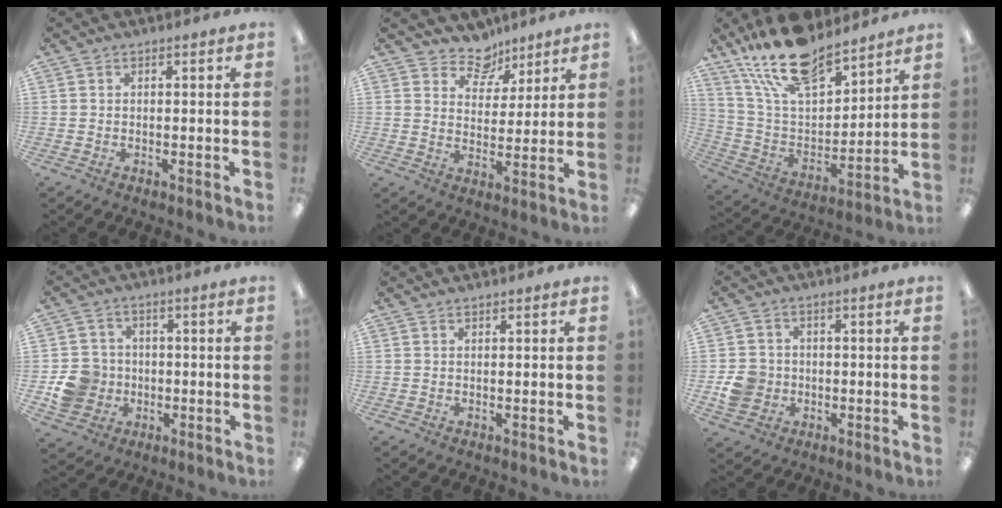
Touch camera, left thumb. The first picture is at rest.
{"total": 8.7, "force": [7.2, 4.7, 1.6], "torque": [-0.026, -0.051, 0.132]}
{"total": 19.9, "force": [15.9, 7.8, 9.2], "torque": [-0.183, -0.091, 0.285]}
{"total": 8.7, "force": [-1.3, 8.2, 2.5], "torque": [-0.052, 0.012, -0.018]}
{"total": 0.6, "force": [0.6, 0.1, 0.0], "torque": [-0.001, 0.000, 0.011]}
{"total": 6.3, "force": [-1.0, 5.8, 2.2], "torque": [-0.039, 0.011, -0.018]}